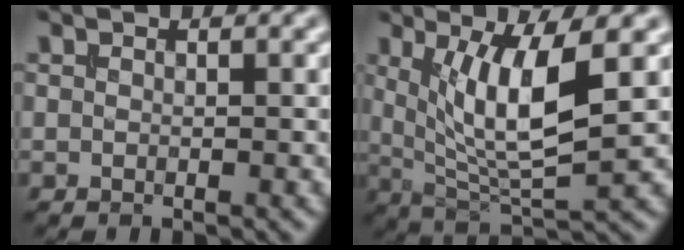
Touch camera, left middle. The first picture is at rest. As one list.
[{"total": 7.5, "force": [1.9, 2.1, 6.9], "torque": [-0.125, -0.015, 0.042]}]